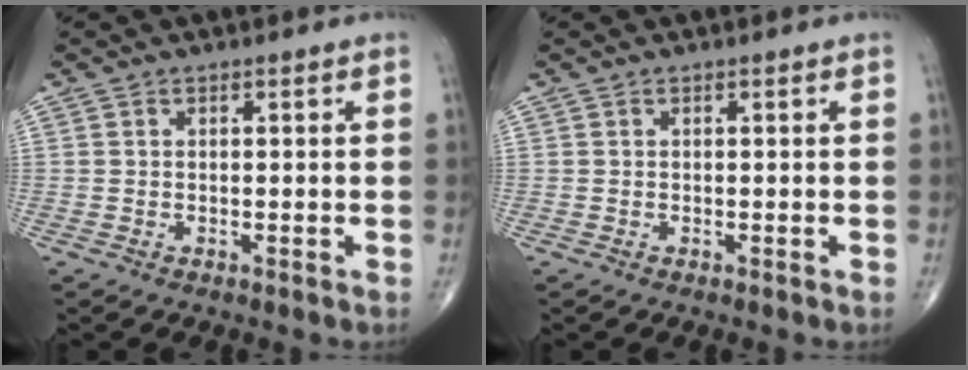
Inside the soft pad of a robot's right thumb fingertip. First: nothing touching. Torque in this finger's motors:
{"motor_torque": [0.00, 0.00, 0.00, 0.00, 0.03]}